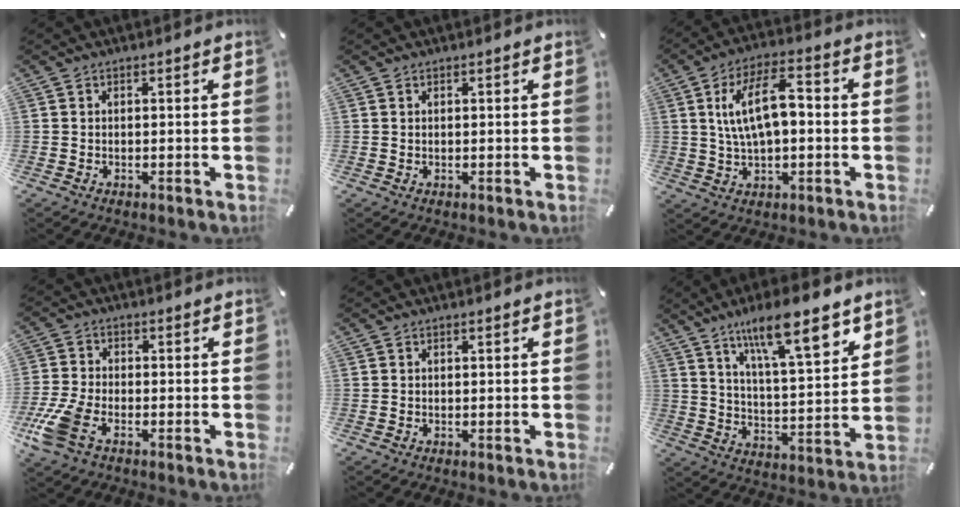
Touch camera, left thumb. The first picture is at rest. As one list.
[{"total": 0.0}, {"total": 12.3, "force": [1.6, 6.2, 10.4], "torque": [-0.195, 0.014, 0.030]}, {"total": 8.4, "force": [-3.6, 4.8, 5.8], "torque": [-0.148, -0.003, -0.071]}, {"total": 0.0}, {"total": 15.8, "force": [11.0, 4.7, 10.3], "torque": [-0.160, -0.058, 0.180]}]